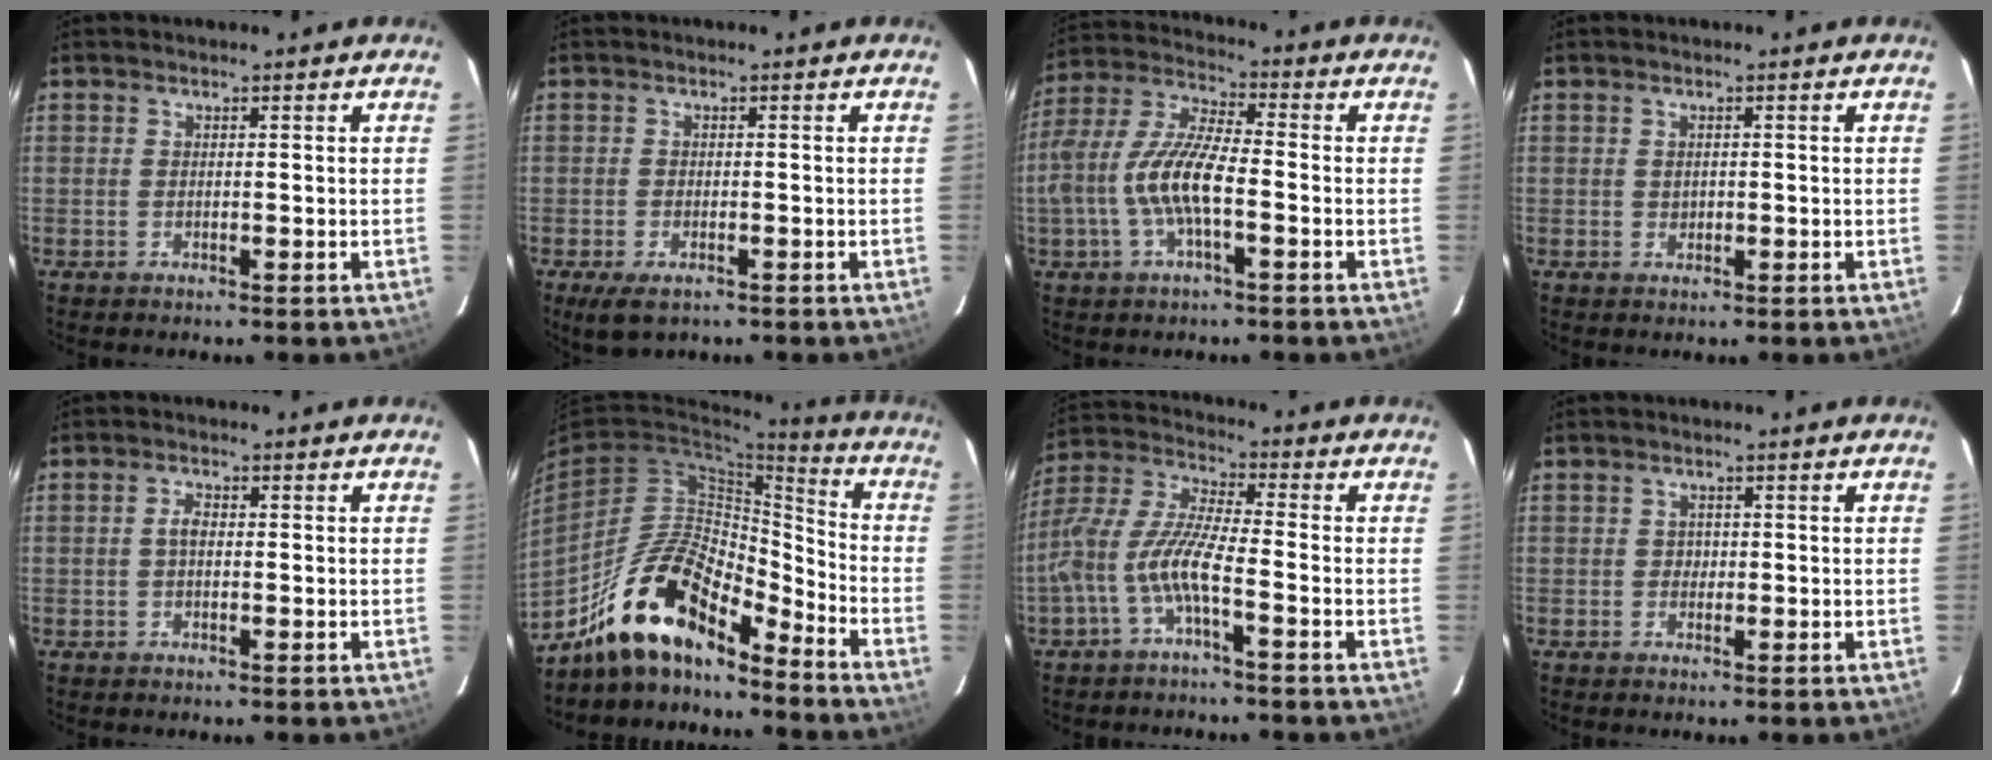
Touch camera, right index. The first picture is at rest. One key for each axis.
{"total": 4.6, "fx": -2.9, "fy": 2.2, "fz": 2.8, "tx": -0.063, "ty": -0.018, "tz": -0.048}
{"total": 12.5, "fx": -3.1, "fy": 3.9, "fz": 11.5, "tx": -0.246, "ty": 0.003, "tz": -0.060}
{"total": 1.1, "fx": 0.0, "fy": 1.0, "fz": 0.4, "tx": -0.003, "ty": 0.001, "tz": 0.002}
{"total": 1.9, "fx": -0.1, "fy": 1.1, "fz": 1.5, "tx": -0.031, "ty": 0.008, "tz": -0.002}
{"total": 16.1, "fx": -12.7, "fy": 4.8, "fz": 8.6, "tx": -0.165, "ty": 0.011, "tz": -0.236}
{"total": 10.1, "fx": -4.1, "fy": 1.7, "fz": 9.0, "tx": -0.205, "ty": 0.006, "tz": -0.084}
{"total": 1.3, "fx": -0.2, "fy": 1.3, "fz": 0.1, "tx": 0.003, "ty": 0.003, "tz": -0.001}